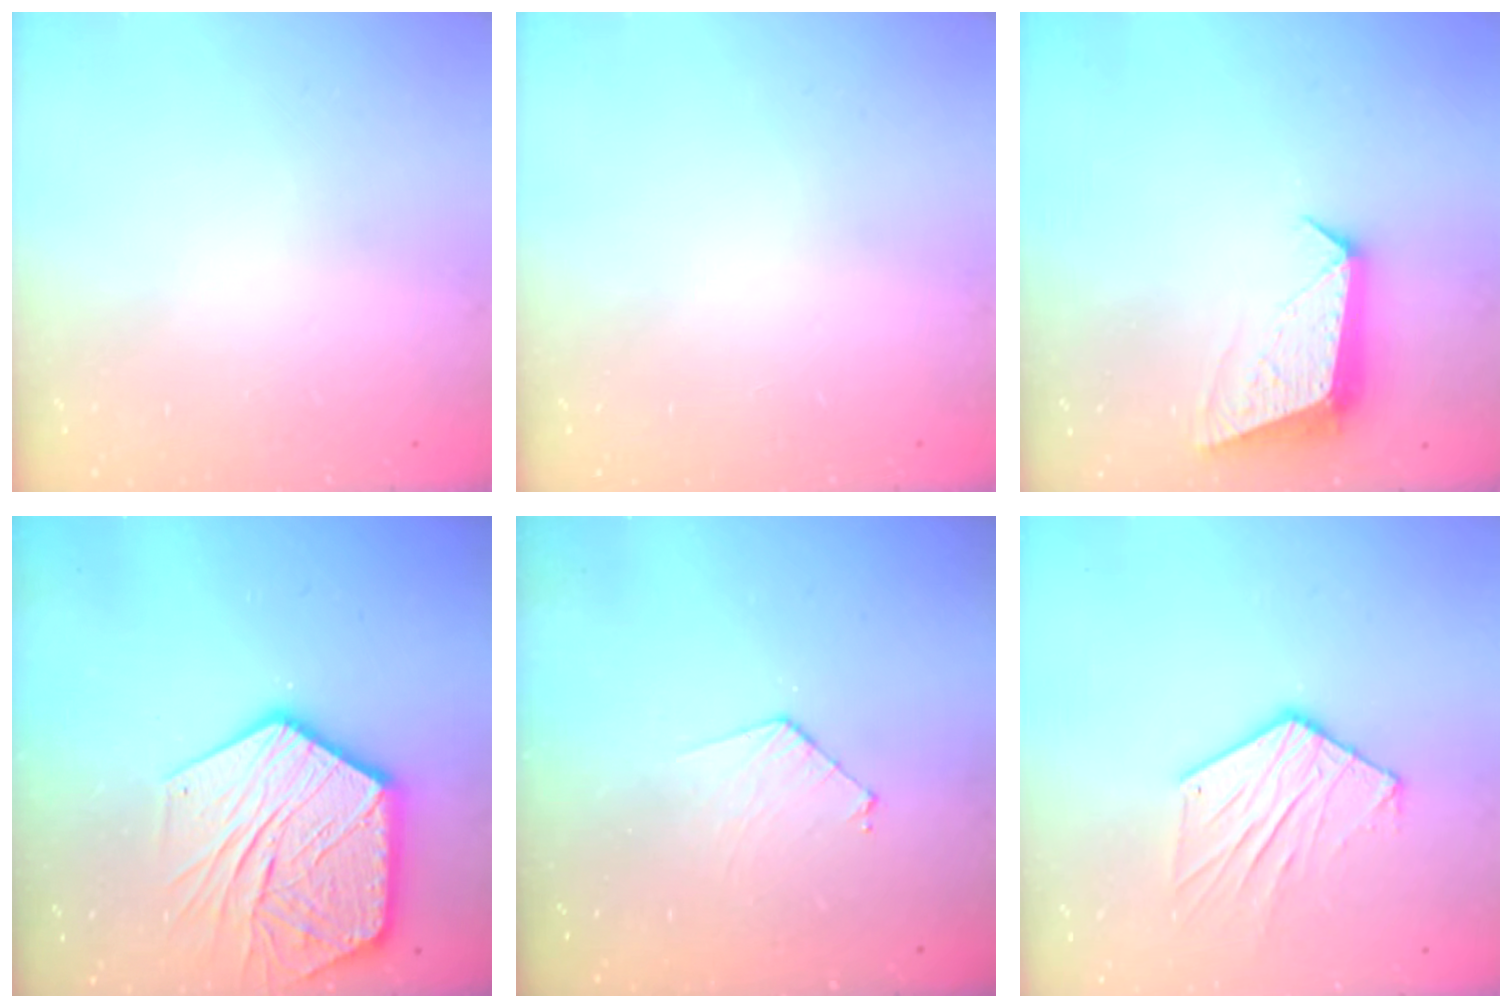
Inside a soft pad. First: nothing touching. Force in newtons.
{"total": 0.0}
{"total": 9.5, "press": 9.5, "slide": 0.5}
{"total": 20.8, "press": 20.8, "slide": 1.2}
{"total": 6.9, "press": 6.9, "slide": 0.6}
{"total": 11.4, "press": 11.3, "slide": 0.9}